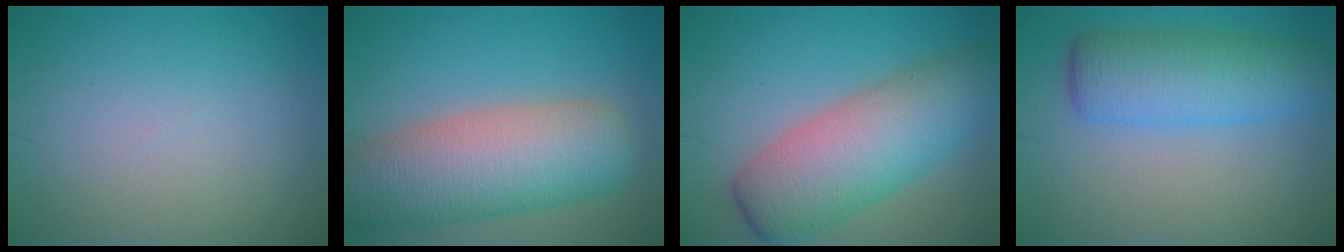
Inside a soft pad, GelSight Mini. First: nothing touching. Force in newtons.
{"total": 10.5, "press": 10.5, "slide": 0.8}
{"total": 8.9, "press": 8.9, "slide": 0.4}
{"total": 6.3, "press": 6.3, "slide": 0.2}